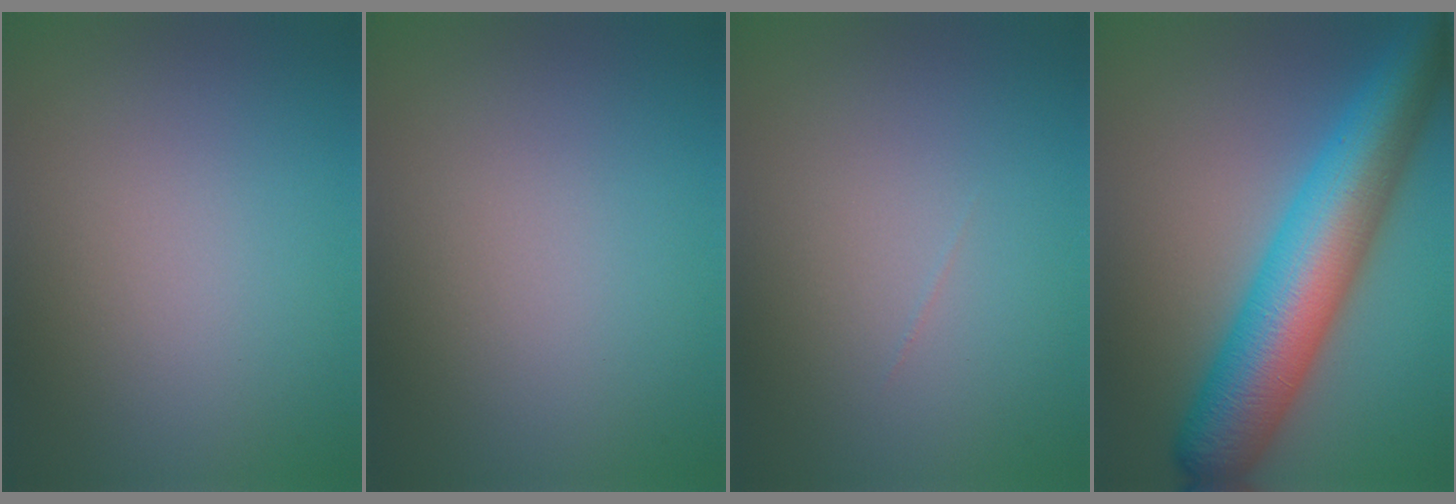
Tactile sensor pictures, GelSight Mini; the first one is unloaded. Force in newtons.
{"total": 0.0}
{"total": 0.0}
{"total": 11.6, "press": 11.6, "slide": 0.1}